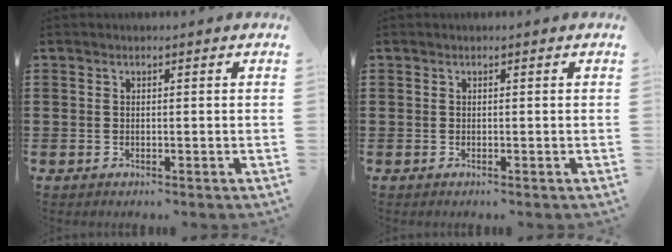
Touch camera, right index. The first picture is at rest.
{"total": 0.0}